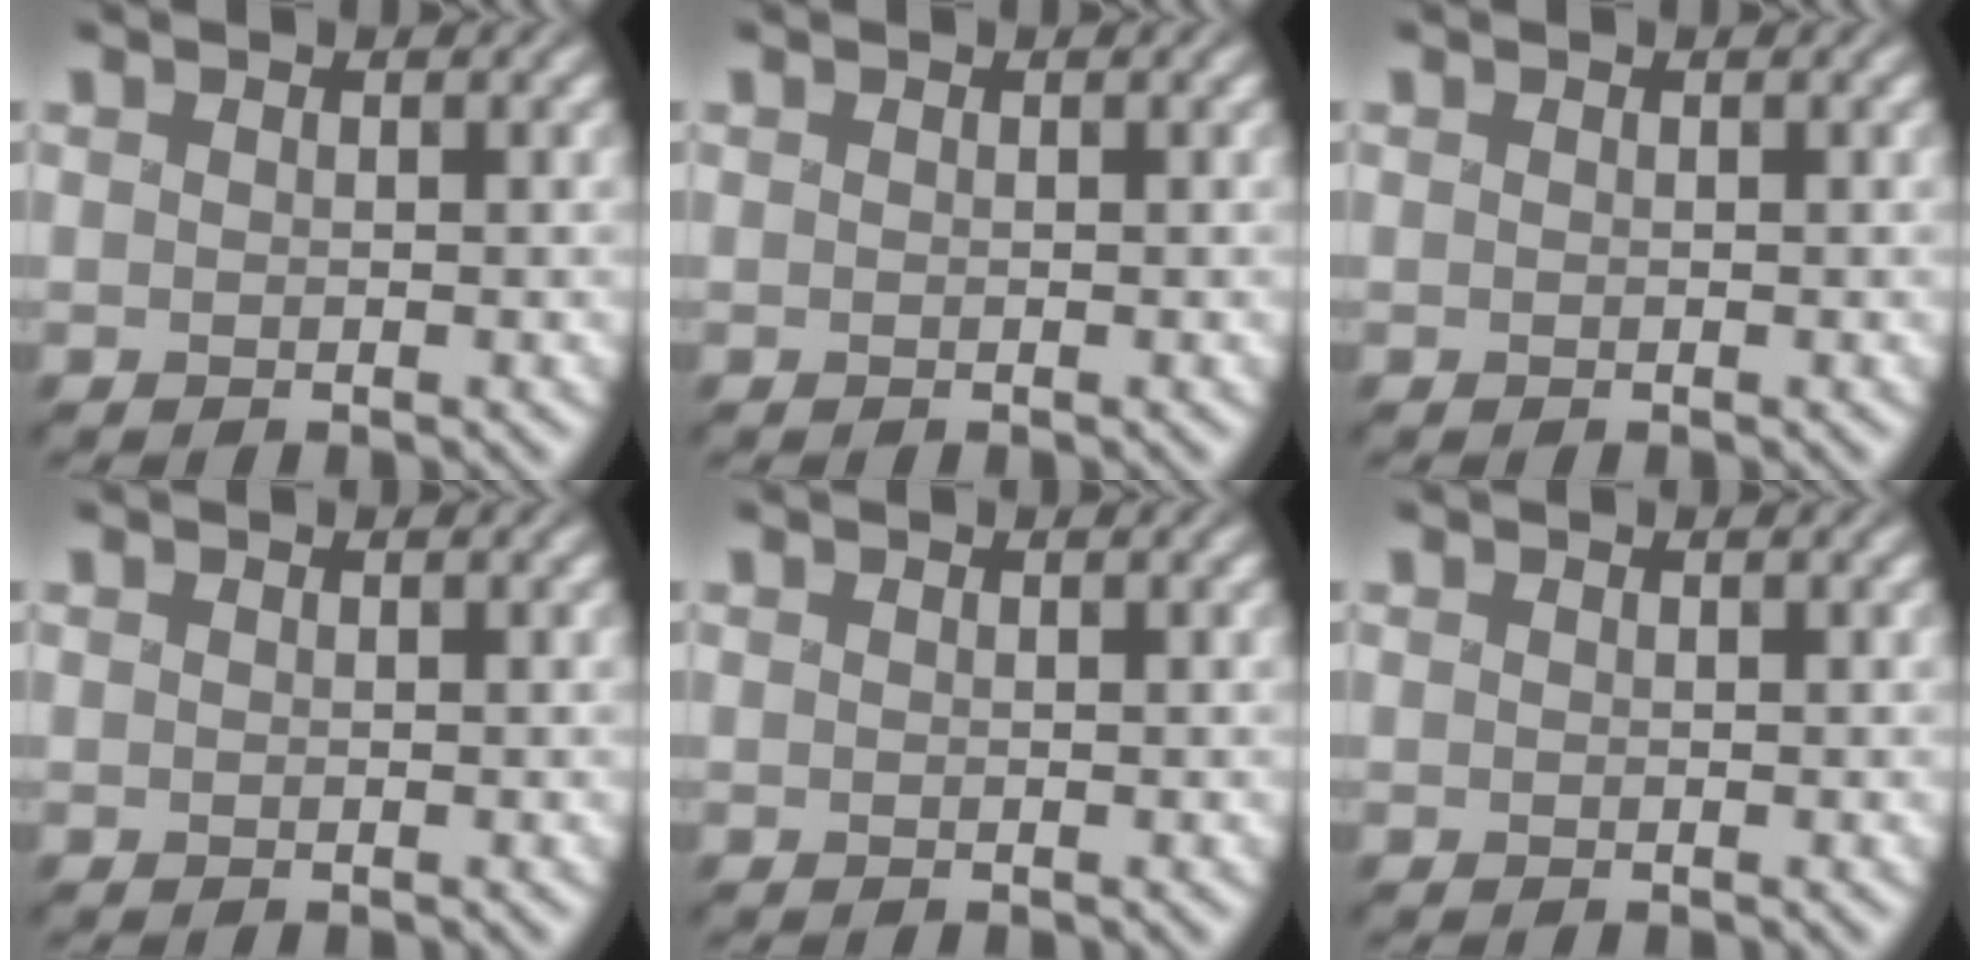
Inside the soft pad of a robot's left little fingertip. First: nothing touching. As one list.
[{"total": 0.0}, {"total": 0.0}, {"total": 0.0}, {"total": 0.0}, {"total": 0.0}]